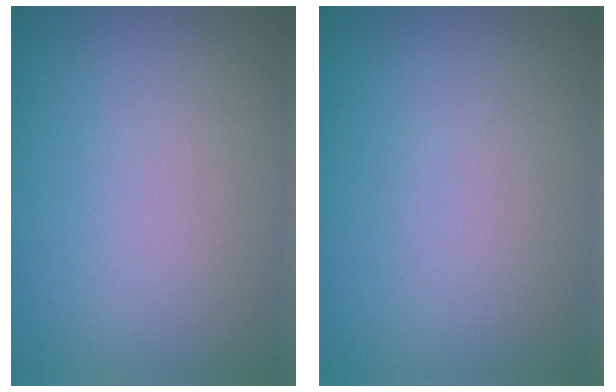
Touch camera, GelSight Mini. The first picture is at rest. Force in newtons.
{"total": 0.0}